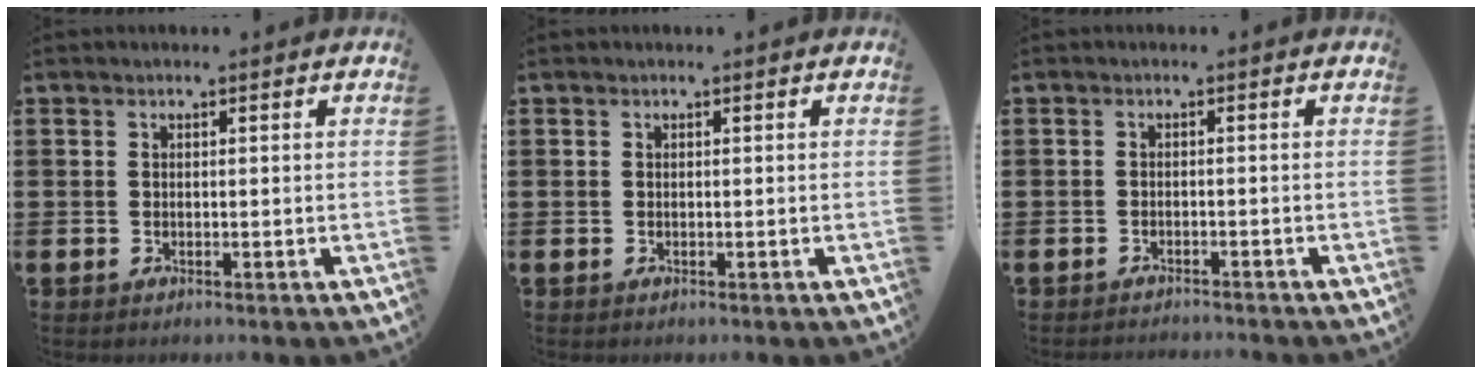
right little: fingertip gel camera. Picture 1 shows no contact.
{"total": 0.0}
{"total": 1.0, "force": [-1.0, -0.1, -0.1], "torque": [0.000, 0.002, -0.021]}